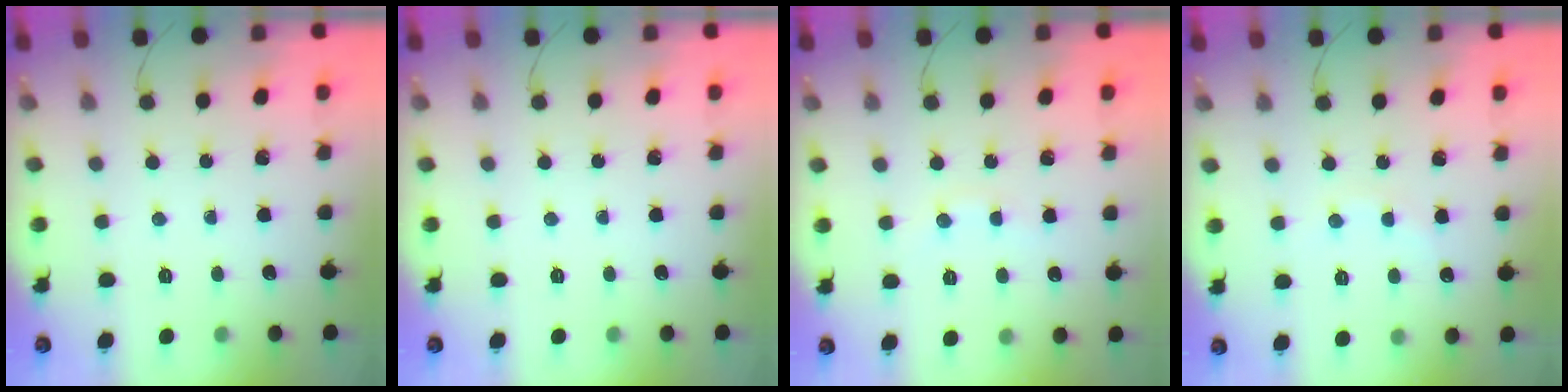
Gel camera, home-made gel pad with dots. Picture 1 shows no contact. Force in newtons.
{"total": 0.0}
{"total": 3.6, "press": 3.4, "slide": 1.0}
{"total": 4.1, "press": 3.9, "slide": 1.1}